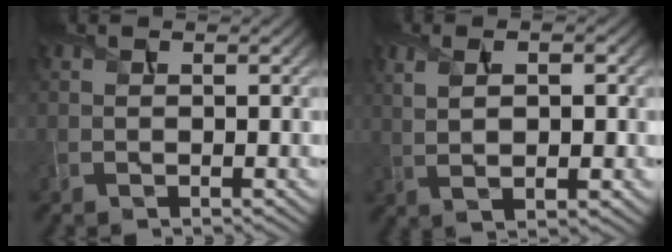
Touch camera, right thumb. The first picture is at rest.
{"total": 4.8, "force": [1.0, 1.6, 4.4], "torque": [-0.079, -0.004, 0.018]}